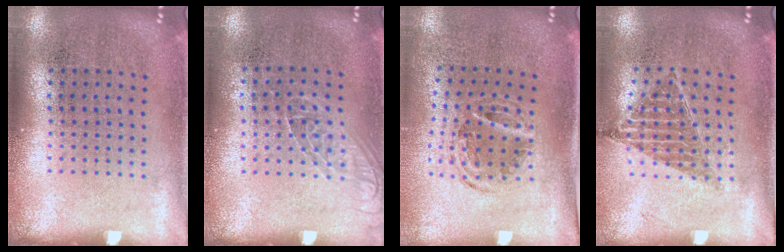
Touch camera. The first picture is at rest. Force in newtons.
{"total": 1.2, "press": 1.1, "slide": 0.5}
{"total": 0.9, "press": 0.9, "slide": 0.1}
{"total": 0.8, "press": 0.8, "slide": 0.1}